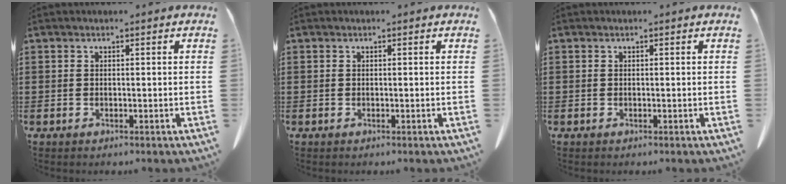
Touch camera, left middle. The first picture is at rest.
{"total": 0.0}
{"total": 0.0}